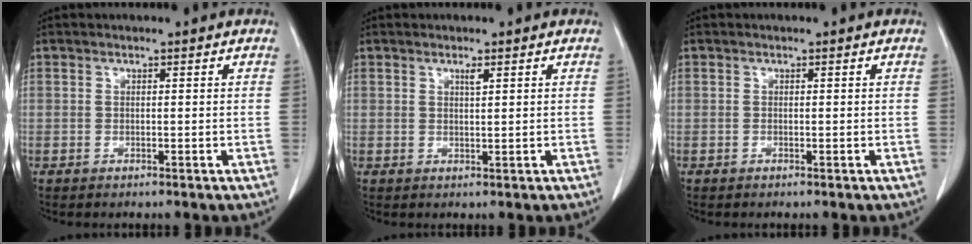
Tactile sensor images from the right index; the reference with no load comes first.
{"total": 1.1, "force": [0.7, 0.0, 0.9], "torque": [-0.017, -0.005, 0.011]}
{"total": 0.0}